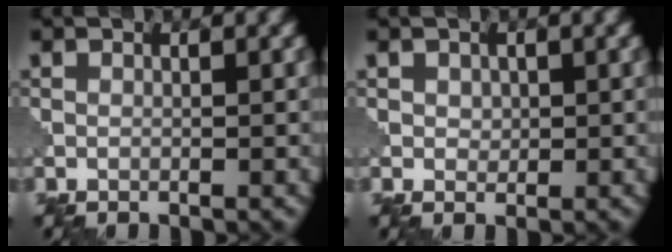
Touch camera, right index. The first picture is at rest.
{"total": 0.9, "force": [0.3, 0.8, 0.4], "torque": [-0.008, -0.002, 0.006]}